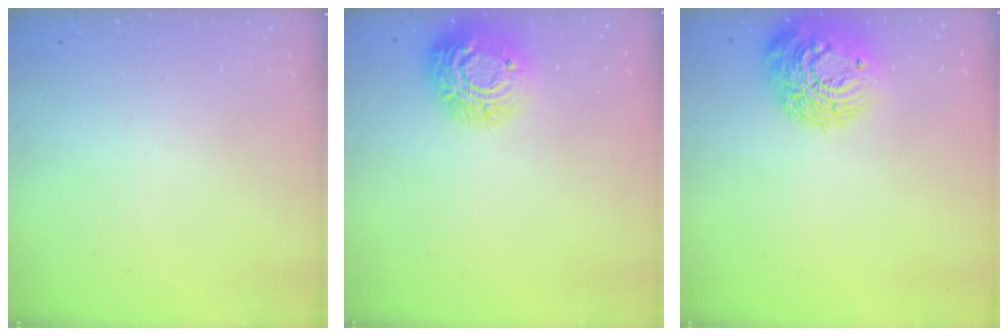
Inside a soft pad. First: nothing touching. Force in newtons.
{"total": 13.8, "press": 13.8, "slide": 1.0}
{"total": 14.6, "press": 14.5, "slide": 1.0}